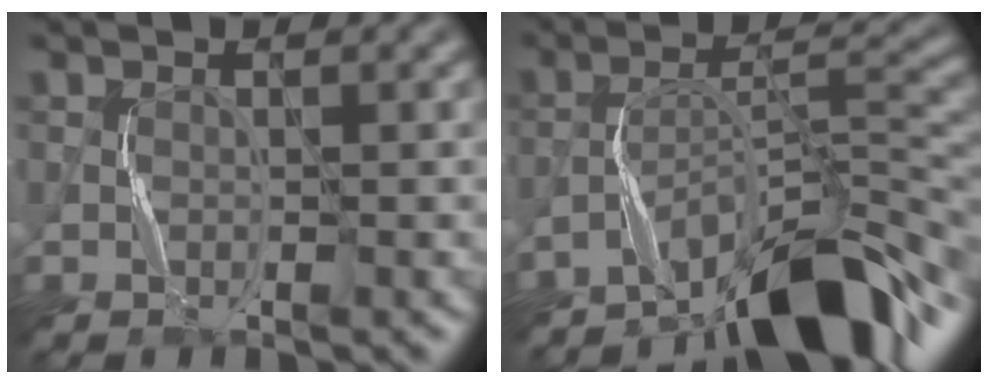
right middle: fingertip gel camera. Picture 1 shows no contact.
{"total": 9.5, "force": [-7.3, 1.9, 5.7], "torque": [-0.086, 0.013, -0.127]}